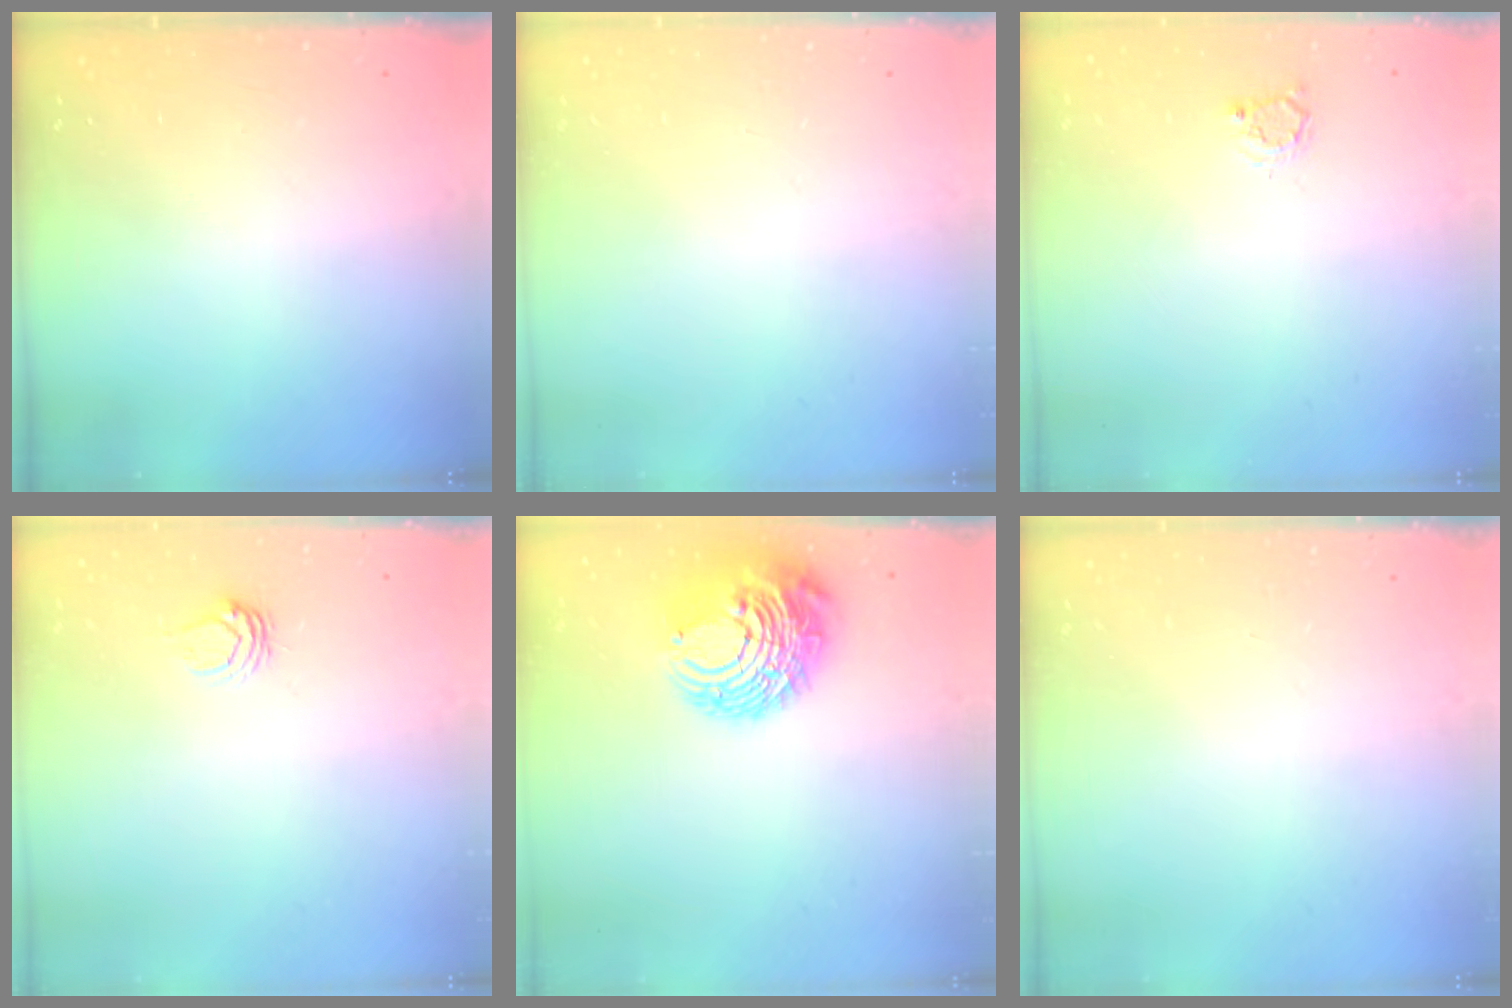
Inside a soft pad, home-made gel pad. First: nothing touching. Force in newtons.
{"total": 0.0}
{"total": 2.8, "press": 2.8, "slide": 0.5}
{"total": 4.7, "press": 4.7, "slide": 0.4}
{"total": 13.5, "press": 13.4, "slide": 1.3}
{"total": 0.0}